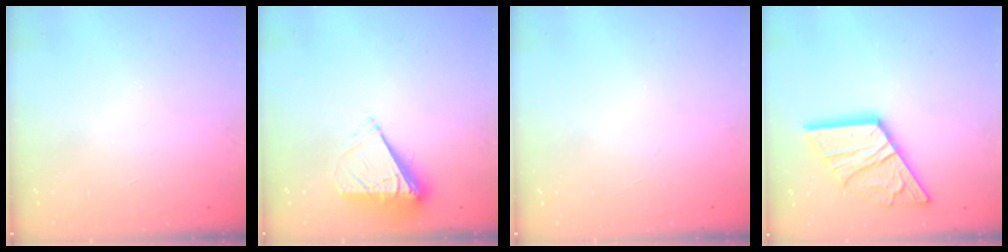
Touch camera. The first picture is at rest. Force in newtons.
{"total": 7.8, "press": 7.8, "slide": 1.0}
{"total": 0.0}
{"total": 18.4, "press": 18.3, "slide": 1.9}